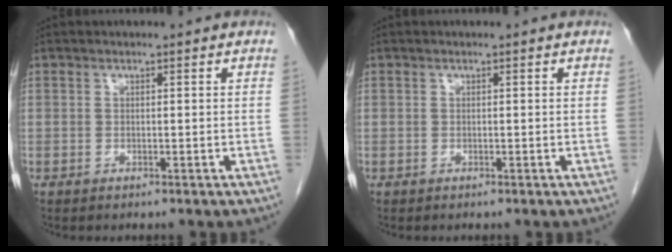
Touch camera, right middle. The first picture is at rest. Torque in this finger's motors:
{"motor_torque": [0.15, 0.02, 0.01, -0.01]}